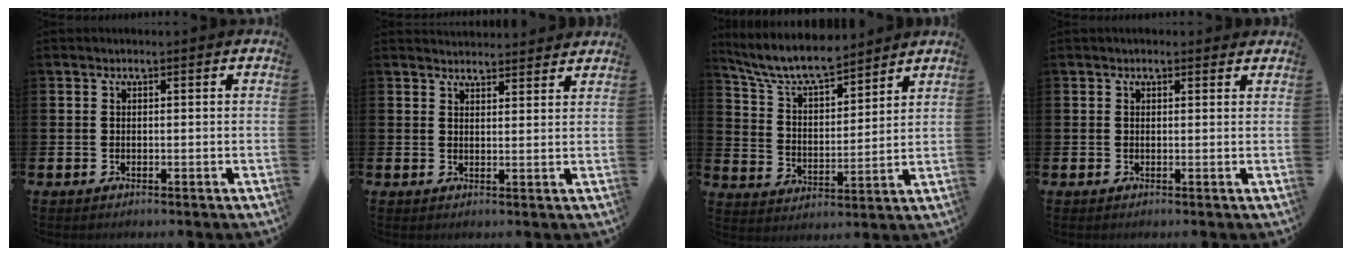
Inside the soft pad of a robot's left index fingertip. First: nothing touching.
{"total": 3.2, "force": [3.1, 0.5, -0.1], "torque": [0.004, -0.020, 0.055]}
{"total": 7.9, "force": [7.2, 1.6, 2.7], "torque": [-0.089, -0.040, 0.128]}
{"total": 0.9, "force": [0.8, 0.4, 0.2], "torque": [0.003, 0.002, 0.012]}